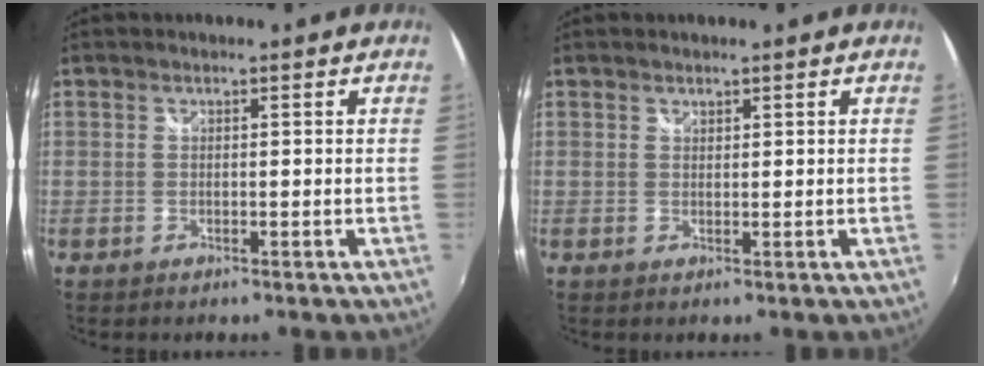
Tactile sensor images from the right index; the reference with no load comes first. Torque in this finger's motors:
{"motor_torque": [-0.19, 0.02, -0.03, -0.01]}